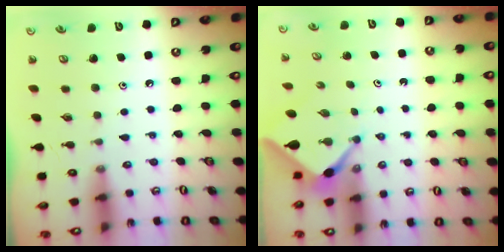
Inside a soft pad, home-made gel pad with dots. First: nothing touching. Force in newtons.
{"total": 2.2, "press": 2.2, "slide": 0.3}